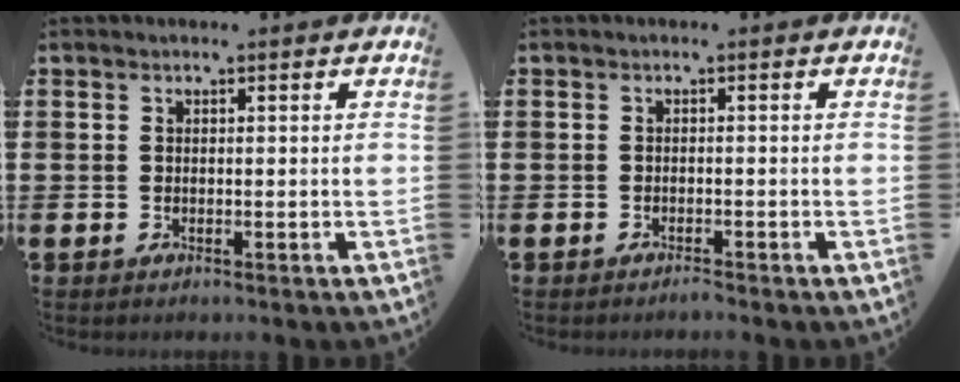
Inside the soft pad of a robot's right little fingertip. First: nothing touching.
{"total": 0.7, "force": [-0.7, 0.0, 0.1], "torque": [-0.003, -0.003, -0.014]}